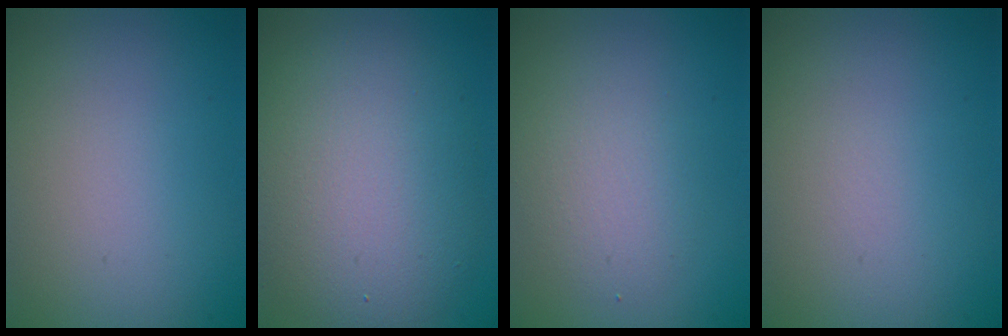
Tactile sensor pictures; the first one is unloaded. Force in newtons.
{"total": 7.8, "press": 7.8, "slide": 0.3}
{"total": 2.5, "press": 2.5, "slide": 0.2}
{"total": 0.0}